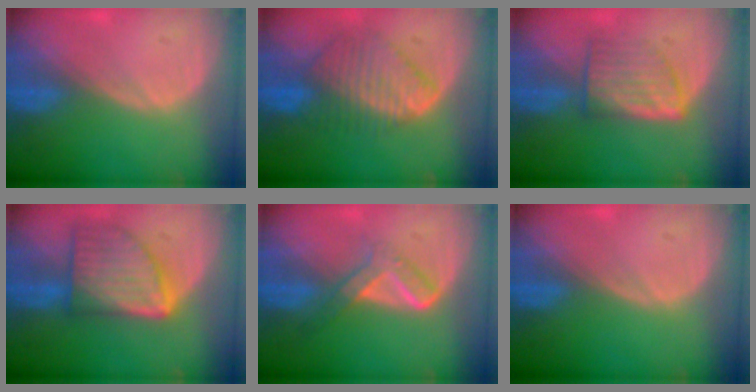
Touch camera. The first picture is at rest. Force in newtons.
{"total": 8.3, "press": 7.5, "slide": 3.7}
{"total": 6.2, "press": 6.0, "slide": 1.8}
{"total": 9.3, "press": 9.3, "slide": 0.5}
{"total": 5.2, "press": 4.6, "slide": 2.4}
{"total": 0.0}